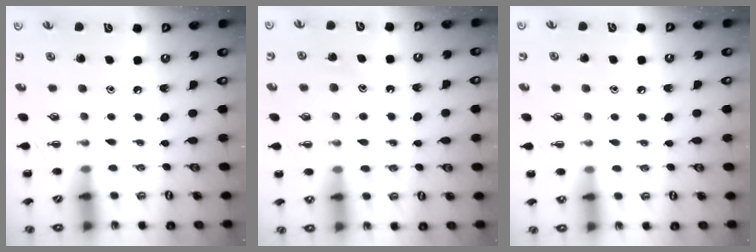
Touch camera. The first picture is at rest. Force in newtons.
{"total": 12.5, "press": 12.5, "slide": 0.9}
{"total": 4.7, "press": 4.5, "slide": 1.4}